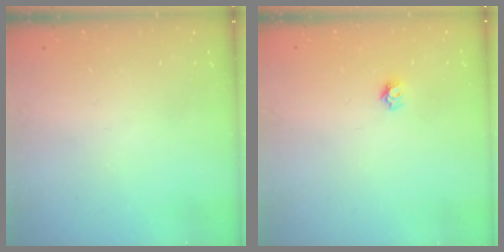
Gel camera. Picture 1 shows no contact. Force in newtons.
{"total": 4.4, "press": 4.4, "slide": 0.4}